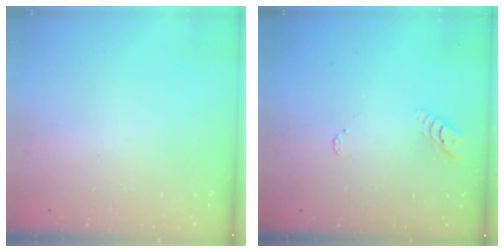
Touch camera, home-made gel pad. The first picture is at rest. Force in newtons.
{"total": 3.9, "press": 3.9, "slide": 0.2}